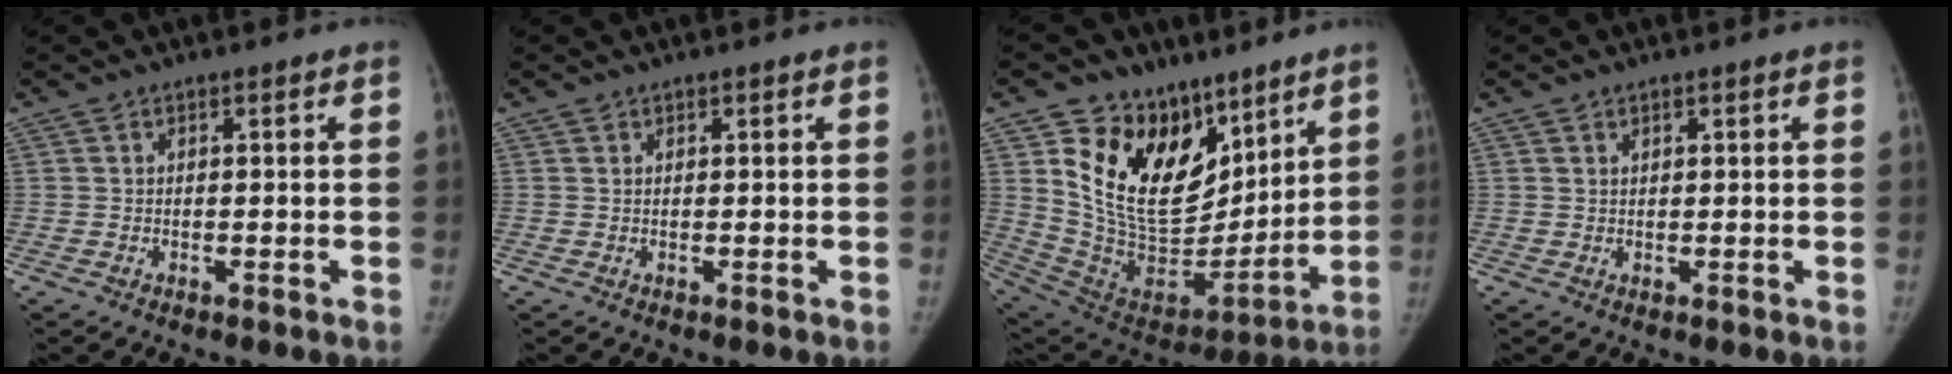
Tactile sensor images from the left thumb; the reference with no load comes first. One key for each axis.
{"total": 0.0}
{"total": 21.8, "fx": 12.2, "fy": 14.2, "fz": 11.2, "tx": -0.136, "ty": -0.071, "tz": 0.233}
{"total": 0.6, "fx": 0.6, "fy": 0.3, "fz": 0.2, "tx": 0.000, "ty": -0.005, "tz": 0.009}